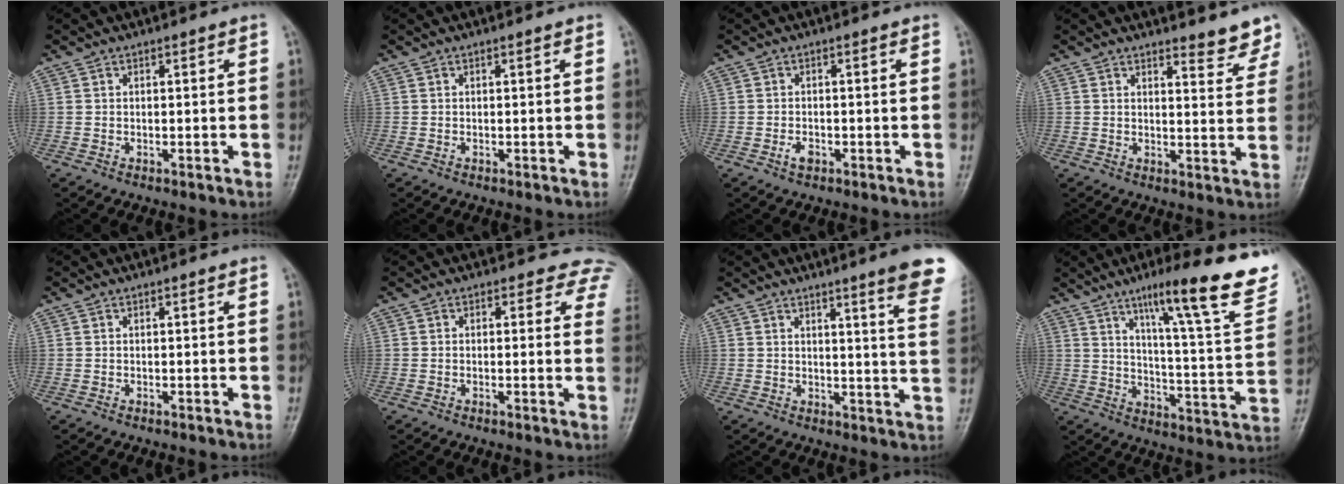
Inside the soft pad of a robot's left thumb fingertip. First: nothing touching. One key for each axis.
{"total": 0.0}
{"total": 1.8, "fx": -0.8, "fy": 1.0, "fz": 1.2, "tx": -0.020, "ty": 0.003, "tz": -0.015}
{"total": 5.8, "fx": 5.4, "fy": 1.5, "fz": 1.5, "tx": 0.003, "ty": -0.043, "tz": 0.054}
{"total": 0.0}
{"total": 6.1, "fx": 4.6, "fy": 3.7, "fz": 1.7, "tx": 0.023, "ty": -0.010, "tz": 0.018}
{"total": 12.2, "fx": 8.5, "fy": 0.6, "fz": 8.8, "tx": -0.089, "ty": -0.042, "tz": 0.086}
{"total": 24.0, "fx": 15.1, "fy": 3.8, "fz": 18.3, "tx": -0.237, "ty": -0.058, "tz": 0.220}